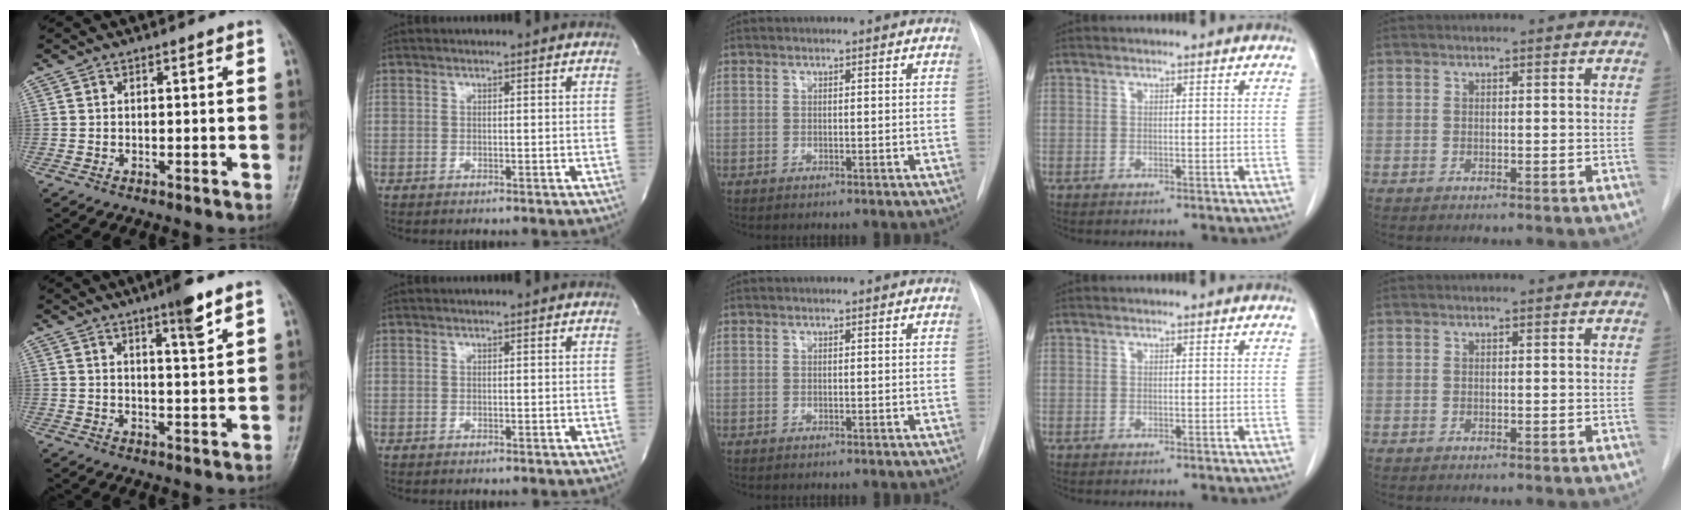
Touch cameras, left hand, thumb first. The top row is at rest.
{"thumb": {"total": 6.0, "force": [4.0, 0.5, 4.5], "torque": [-0.066, -0.025, 0.061]}}